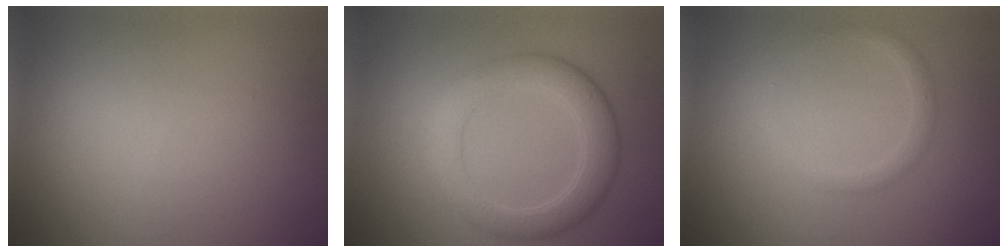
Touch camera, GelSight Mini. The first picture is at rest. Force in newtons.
{"total": 4.3, "press": 4.3, "slide": 0.3}
{"total": 1.3, "press": 1.3, "slide": 0.1}